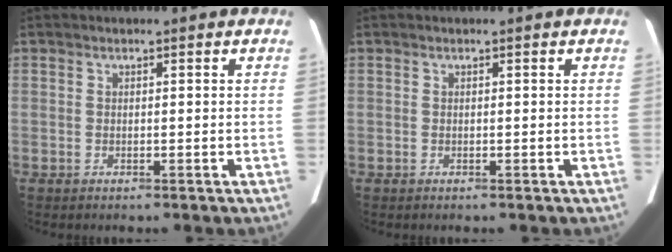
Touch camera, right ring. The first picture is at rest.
{"total": 0.0}